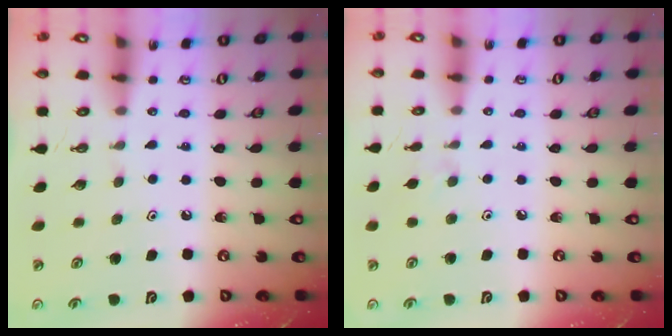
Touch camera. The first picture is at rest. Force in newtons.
{"total": 3.8, "press": 3.7, "slide": 0.4}